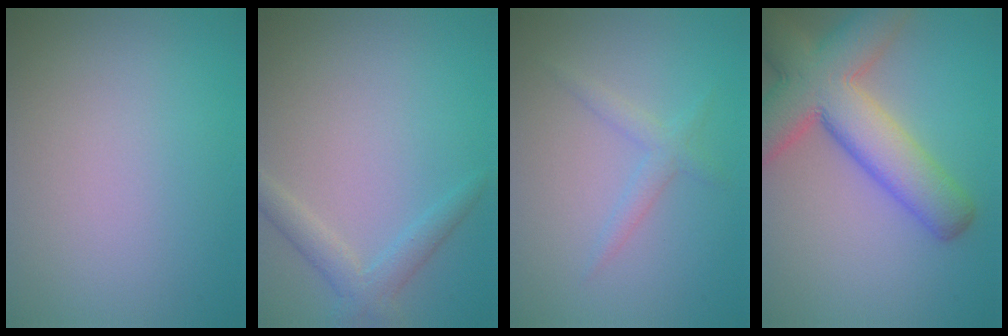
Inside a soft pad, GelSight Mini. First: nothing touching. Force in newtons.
{"total": 2.3, "press": 2.3, "slide": 0.2}
{"total": 1.6, "press": 1.6, "slide": 0.1}
{"total": 9.5, "press": 9.5, "slide": 0.6}